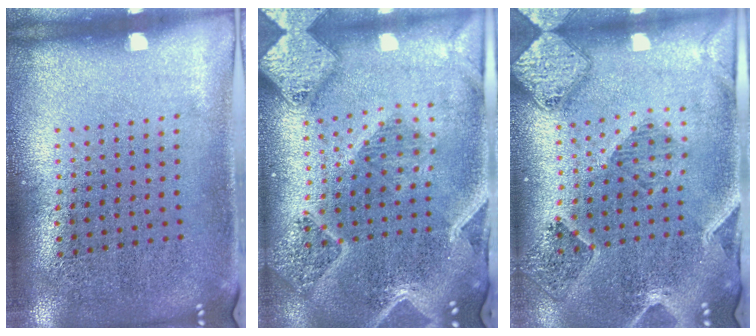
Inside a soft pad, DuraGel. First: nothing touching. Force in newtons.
{"total": 3.1, "press": 2.7, "slide": 1.5}
{"total": 1.5, "press": 1.5, "slide": 0.2}